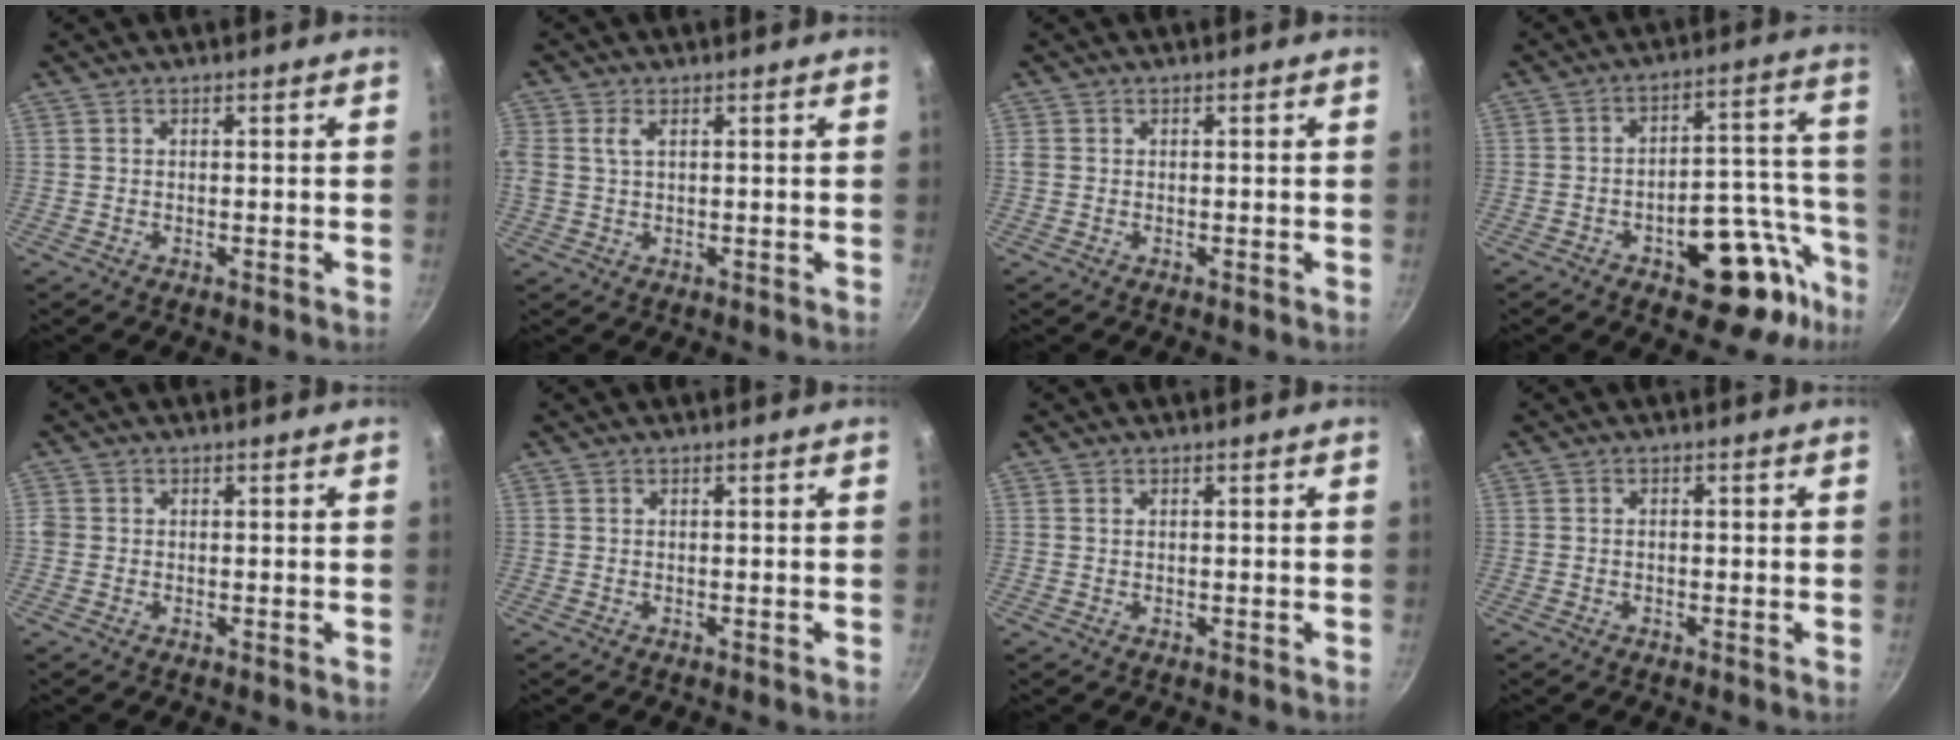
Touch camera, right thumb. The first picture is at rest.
{"total": 3.4, "force": [1.1, 1.9, 2.6], "torque": [-0.075, 0.010, 0.025]}
{"total": 0.9, "force": [0.0, 0.7, 0.5], "torque": [-0.013, 0.001, 0.001]}
{"total": 16.1, "force": [-8.6, 7.2, 11.5], "torque": [-0.102, 0.085, -0.113]}
{"total": 1.6, "force": [-0.1, 1.5, 0.7], "torque": [-0.008, 0.003, -0.003]}
{"total": 0.0}
{"total": 0.0}
{"total": 0.7, "force": [-0.1, 0.4, 0.5], "torque": [-0.007, 0.003, -0.004]}